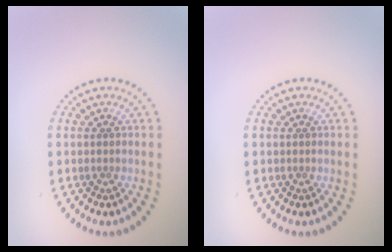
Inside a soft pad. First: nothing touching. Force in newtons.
{"total": 0.0}